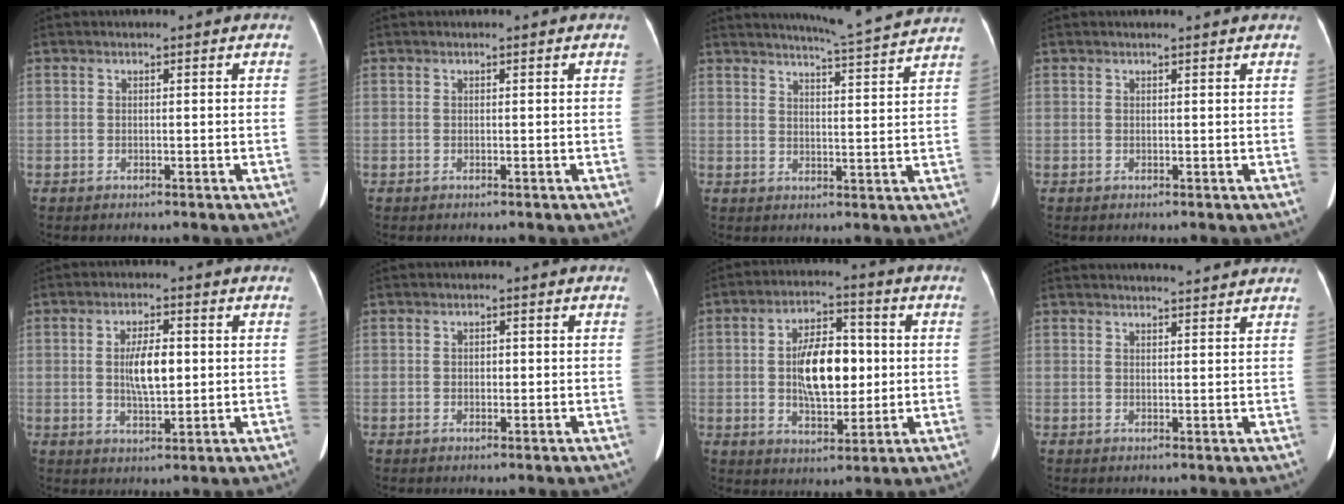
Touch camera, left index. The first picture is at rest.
{"total": 0.0}
{"total": 10.9, "force": [10.3, -1.5, 3.2], "torque": [-0.063, -0.014, 0.130]}
{"total": 2.6, "force": [2.4, 0.1, 0.8], "torque": [-0.013, 0.012, 0.024]}
{"total": 6.0, "force": [0.5, 2.0, 5.7], "torque": [-0.108, 0.006, 0.010]}
{"total": 1.1, "force": [-0.1, 0.8, 0.8], "torque": [-0.014, 0.002, -0.001]}
{"total": 10.7, "force": [0.2, 5.0, 9.5], "torque": [-0.174, 0.014, 0.008]}
{"total": 6.9, "force": [6.6, 0.1, 1.9], "torque": [-0.028, 0.018, 0.074]}